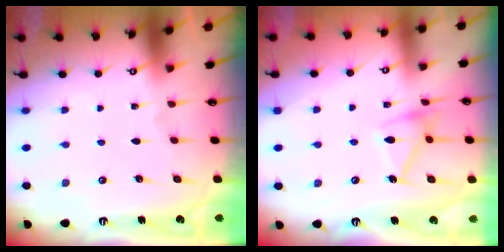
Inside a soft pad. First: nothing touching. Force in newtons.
{"total": 13.8, "press": 13.7, "slide": 0.6}